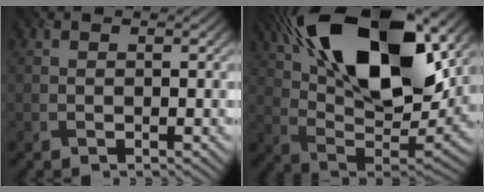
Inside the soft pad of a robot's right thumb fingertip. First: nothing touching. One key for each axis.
{"total": 20.7, "fx": 9.4, "fy": 9.6, "fz": 15.7, "tx": -0.296, "ty": 0.030, "tz": 0.145}